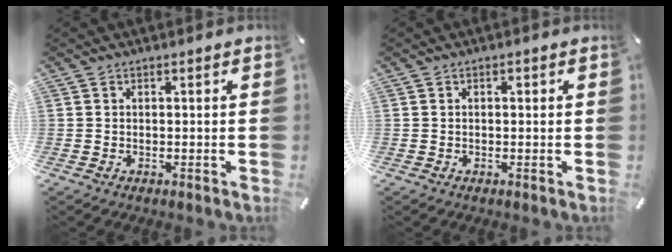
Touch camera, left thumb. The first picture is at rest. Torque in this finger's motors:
{"motor_torque": [0.25, 0.17, 0.10, -0.20, 0.03]}